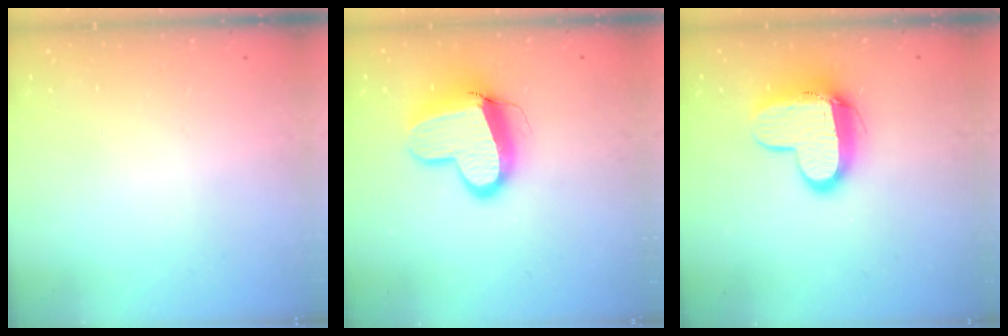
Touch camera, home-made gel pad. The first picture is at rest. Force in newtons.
{"total": 13.1, "press": 13.0, "slide": 1.3}
{"total": 12.1, "press": 12.0, "slide": 1.2}